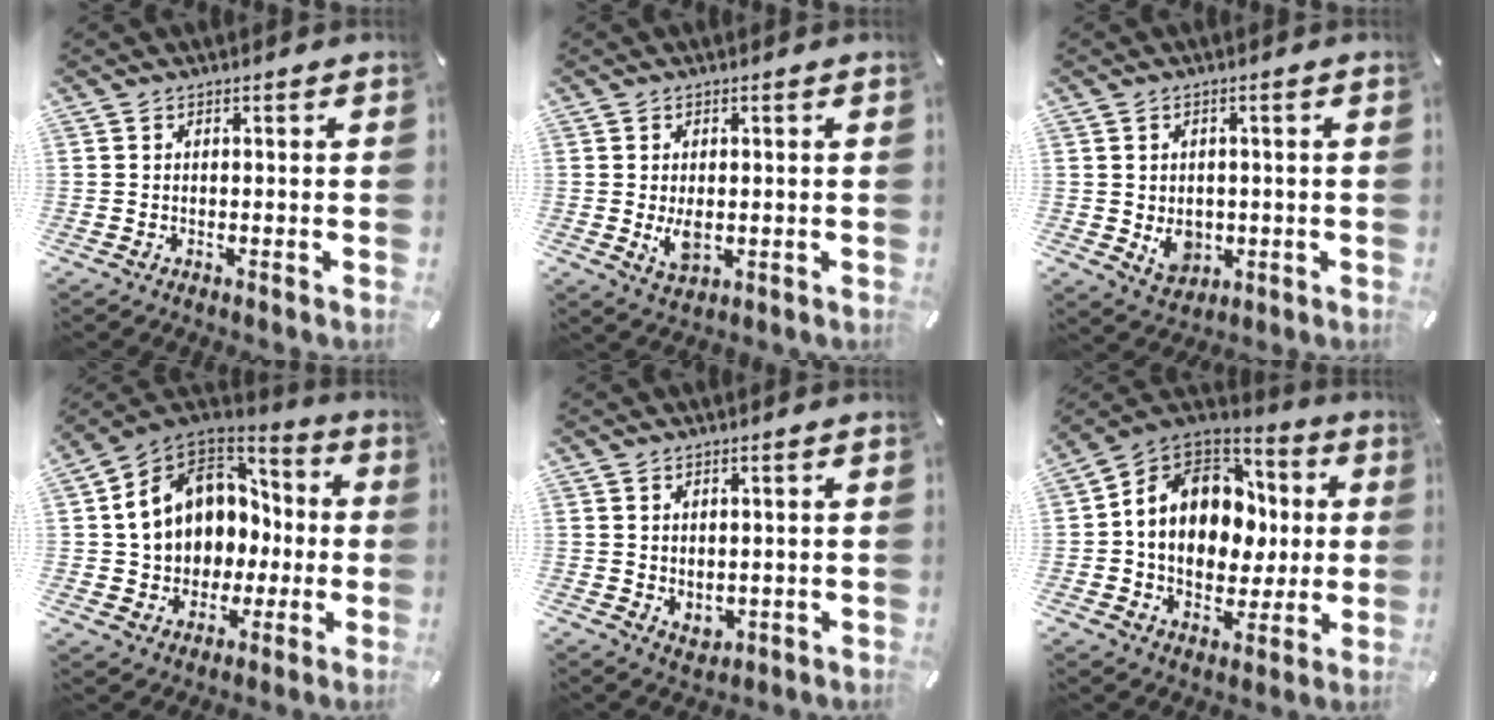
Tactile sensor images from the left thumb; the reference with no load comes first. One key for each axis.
{"total": 4.1, "fx": -0.1, "fy": 2.5, "fz": 3.3, "tx": -0.073, "ty": -0.007, "tz": -0.006}
{"total": 5.5, "fx": -0.6, "fy": 4.7, "fz": 2.7, "tx": -0.031, "ty": -0.002, "tz": -0.008}
{"total": 12.3, "fx": 2.5, "fy": 11.3, "fz": 4.3, "tx": -0.097, "ty": -0.018, "tz": 0.057}
{"total": 2.4, "fx": 1.7, "fy": 1.7, "fz": 0.2, "tx": 0.009, "ty": -0.009, "tz": 0.029}
{"total": 15.2, "fx": 1.5, "fy": 12.8, "fz": 8.1, "tx": -0.149, "ty": -0.006, "tz": 0.033}